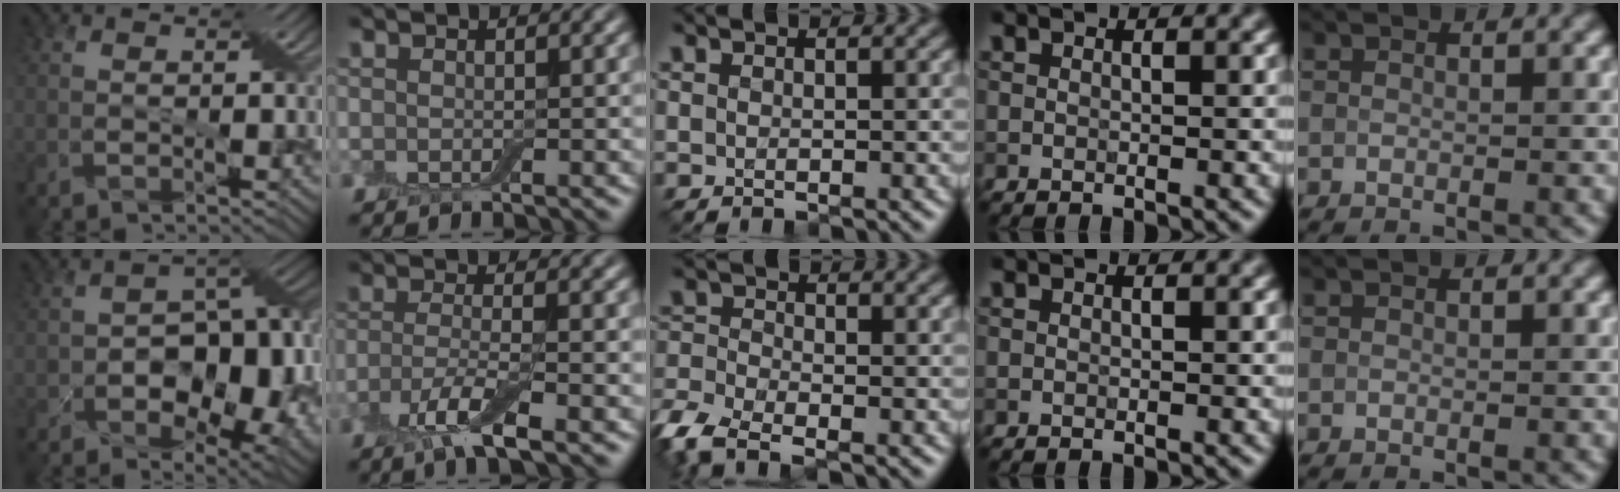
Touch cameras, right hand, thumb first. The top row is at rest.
{"thumb": {"total": 13.1, "force": [-3.2, 8.1, 9.8], "torque": [-0.122, -0.016, -0.040]}, "index": {"total": 3.9, "force": [-1.9, 0.8, 3.4], "torque": [-0.069, -0.007, -0.043]}, "middle": {"total": 5.6, "force": [-3.8, 2.3, 3.3], "torque": [-0.084, -0.014, -0.086]}}